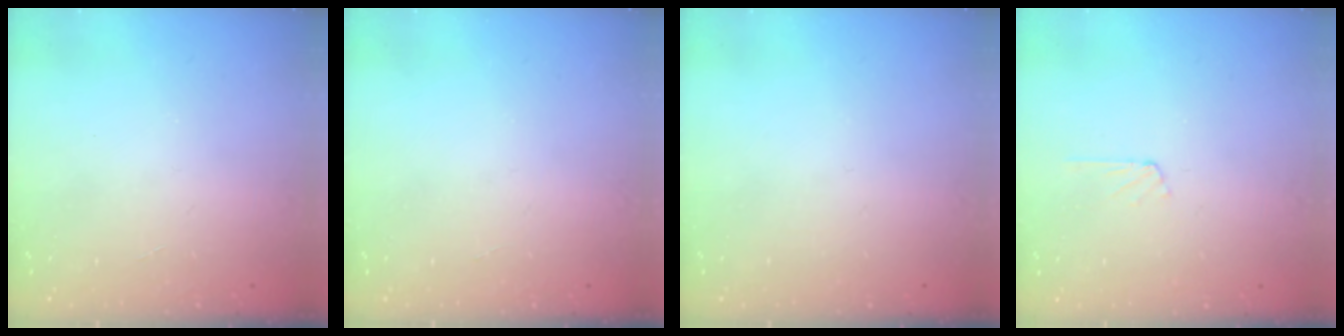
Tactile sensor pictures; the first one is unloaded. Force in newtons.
{"total": 0.0}
{"total": 0.0}
{"total": 3.6, "press": 3.6, "slide": 0.4}